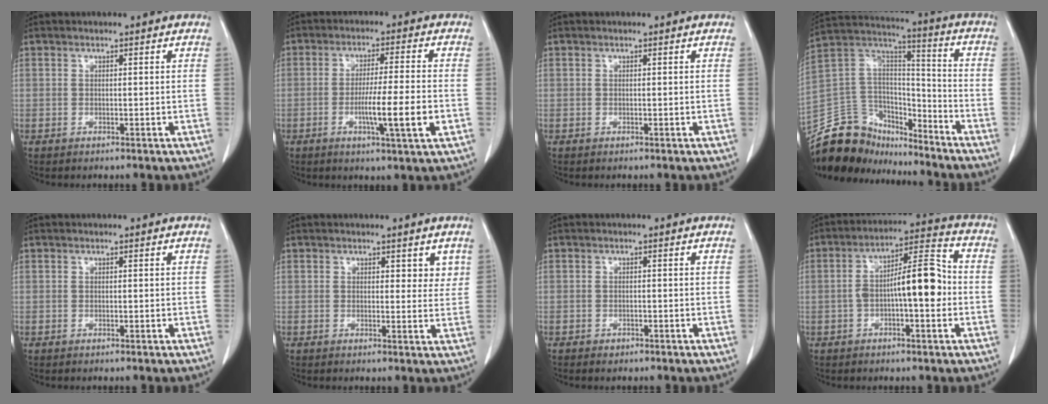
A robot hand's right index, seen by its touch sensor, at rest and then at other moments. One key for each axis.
{"total": 8.9, "fx": -2.4, "fy": -0.4, "fz": 8.6, "tx": -0.142, "ty": -0.013, "tz": -0.042}
{"total": 0.0}
{"total": 16.2, "fx": -14.3, "fy": 7.1, "fz": 2.8, "tx": -0.054, "ty": 0.077, "tz": -0.248}
{"total": 0.0}
{"total": 2.6, "fx": 1.6, "fy": 1.5, "fz": 1.5, "tx": -0.007, "ty": -0.008, "tz": 0.019}
{"total": 0.9, "fx": -0.7, "fy": 0.6, "fz": 0.3, "tx": -0.007, "ty": 0.000, "tz": -0.005}
{"total": 10.4, "fx": -1.2, "fy": 2.5, "fz": 10.0, "tx": -0.169, "ty": 0.033, "tz": -0.023}